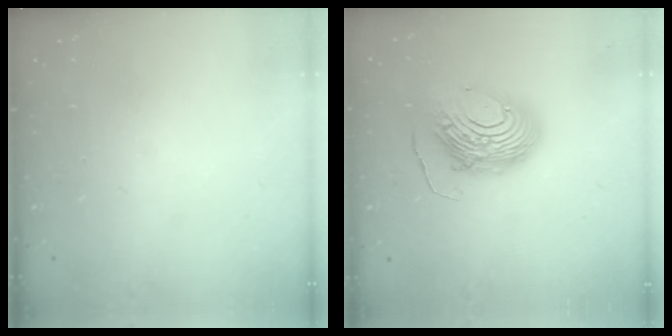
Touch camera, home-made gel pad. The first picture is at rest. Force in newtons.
{"total": 12.6, "press": 12.6, "slide": 1.3}